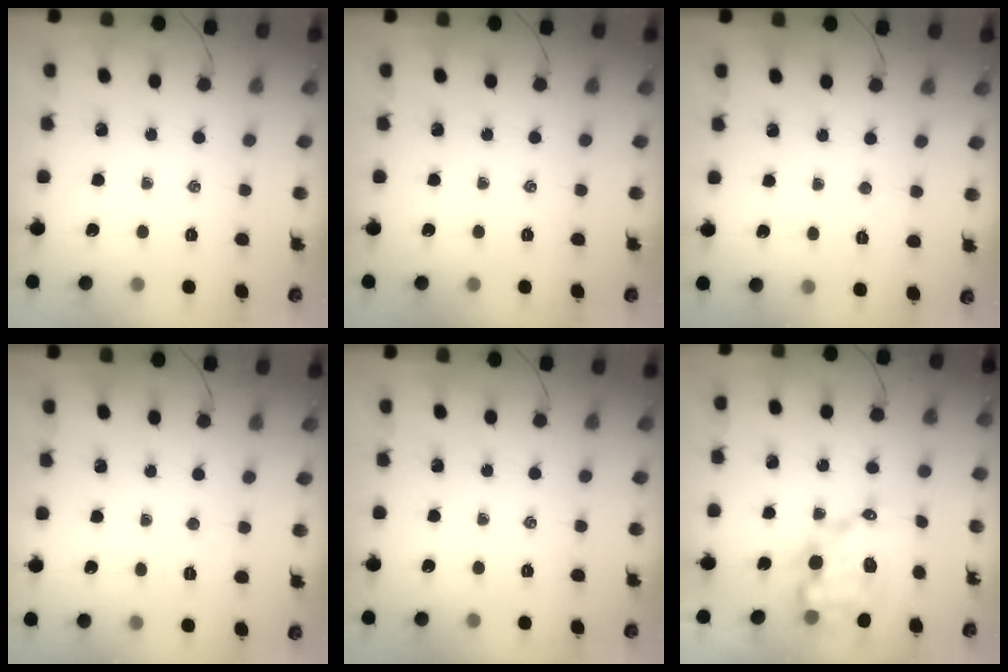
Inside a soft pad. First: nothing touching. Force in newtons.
{"total": 0.0}
{"total": 3.8, "press": 3.8, "slide": 0.7}
{"total": 3.0, "press": 2.9, "slide": 0.7}
{"total": 0.0}
{"total": 11.0, "press": 10.6, "slide": 3.0}